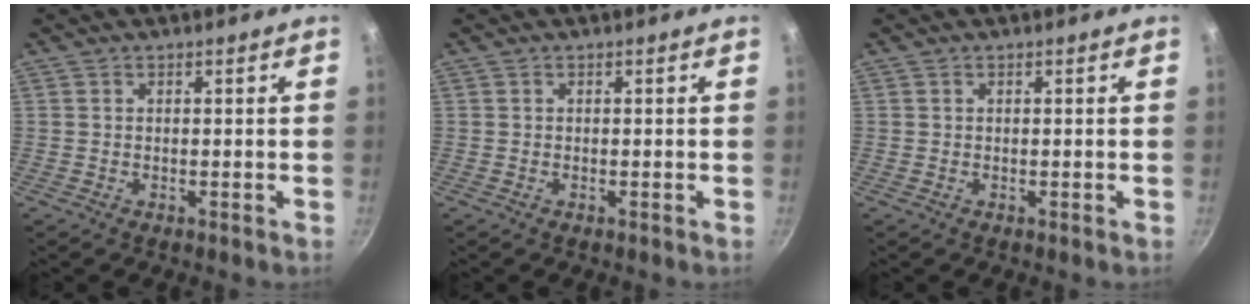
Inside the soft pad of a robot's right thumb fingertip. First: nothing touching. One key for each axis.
{"total": 0.0}
{"total": 0.0}